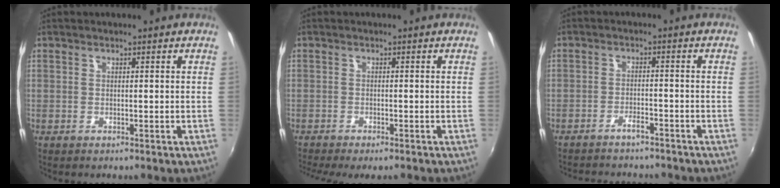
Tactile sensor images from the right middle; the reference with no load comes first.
{"total": 5.1, "force": [-4.3, 0.5, 2.8], "torque": [-0.065, -0.026, -0.071]}
{"total": 7.1, "force": [-6.4, 1.8, 2.5], "torque": [-0.065, -0.002, -0.092]}